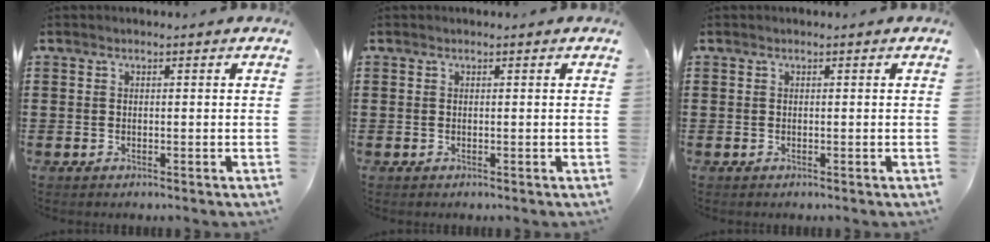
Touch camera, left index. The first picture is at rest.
{"total": 0.0}
{"total": 0.0}